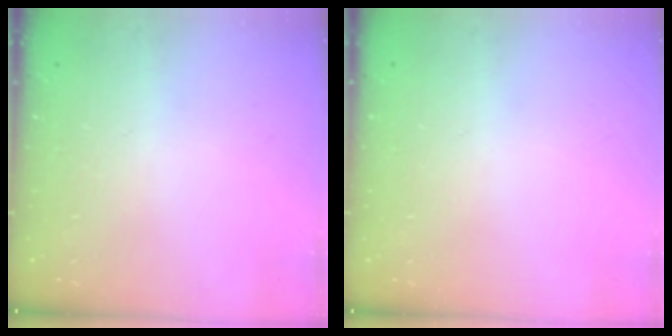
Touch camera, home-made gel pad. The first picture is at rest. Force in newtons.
{"total": 0.0}